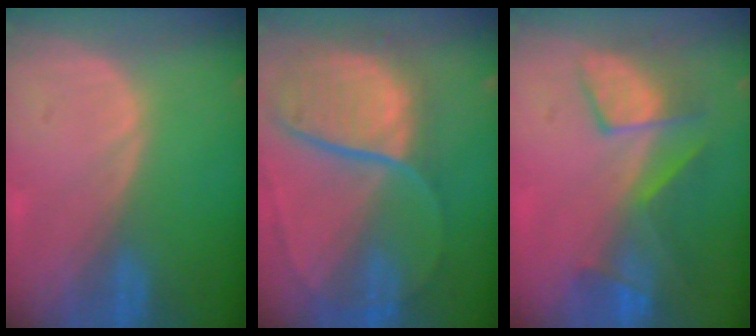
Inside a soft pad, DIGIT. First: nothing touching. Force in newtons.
{"total": 11.2, "press": 9.3, "slide": 6.3}
{"total": 8.0, "press": 7.5, "slide": 2.5}